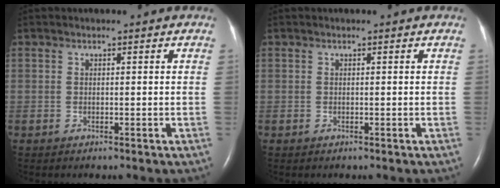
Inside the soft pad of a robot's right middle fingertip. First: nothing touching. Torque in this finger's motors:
{"motor_torque": [-0.05, 0.12, 0.00, 0.00]}